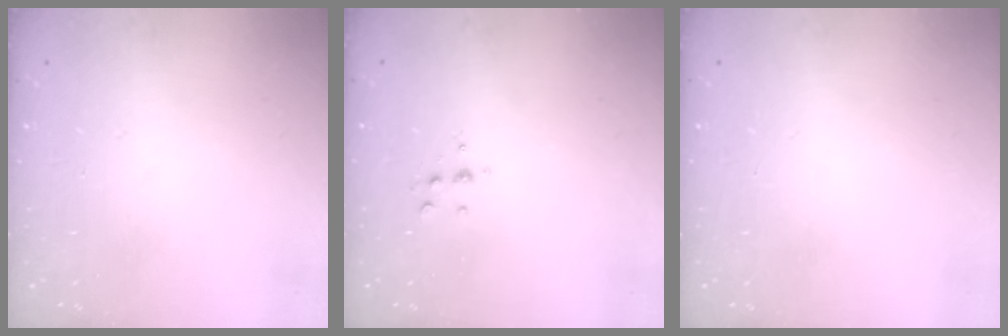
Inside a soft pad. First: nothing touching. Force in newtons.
{"total": 5.3, "press": 5.2, "slide": 1.0}
{"total": 0.0}